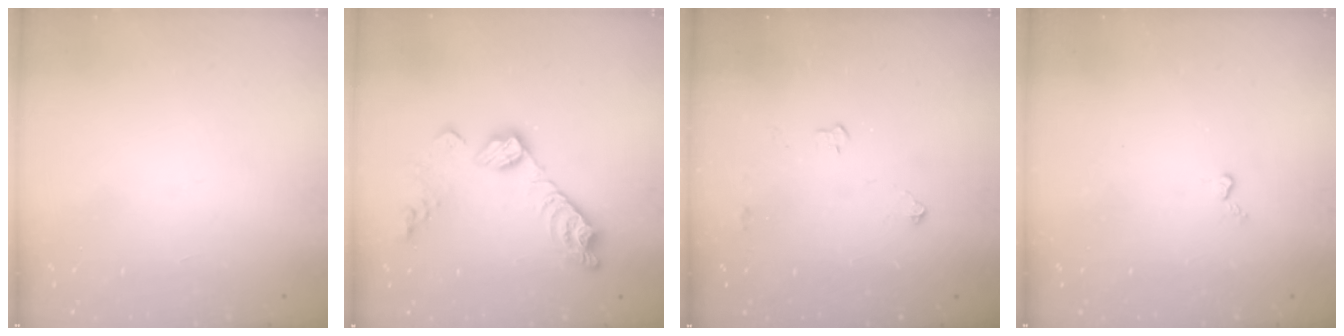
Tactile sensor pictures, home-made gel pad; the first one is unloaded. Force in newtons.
{"total": 14.5, "press": 14.5, "slide": 0.8}
{"total": 3.3, "press": 3.2, "slide": 0.5}
{"total": 2.6, "press": 2.6, "slide": 0.5}